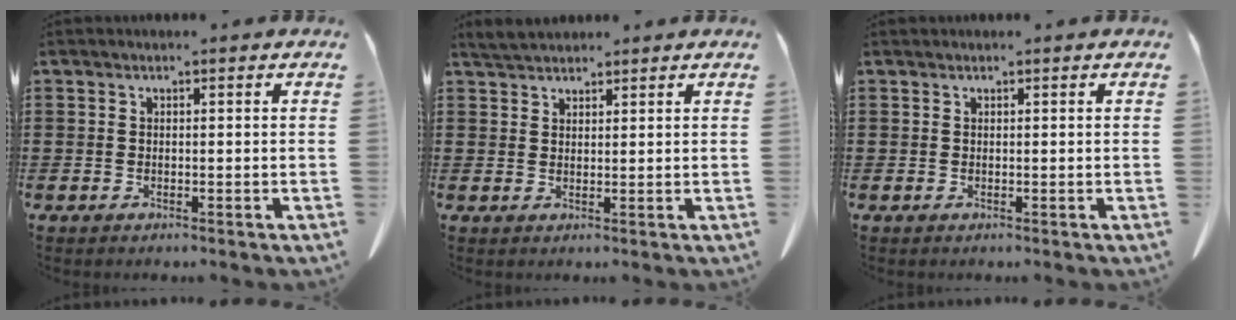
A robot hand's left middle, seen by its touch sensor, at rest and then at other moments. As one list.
[{"total": 2.8, "force": [2.7, 0.5, 0.7], "torque": [-0.023, -0.004, 0.054]}, {"total": 0.0}]